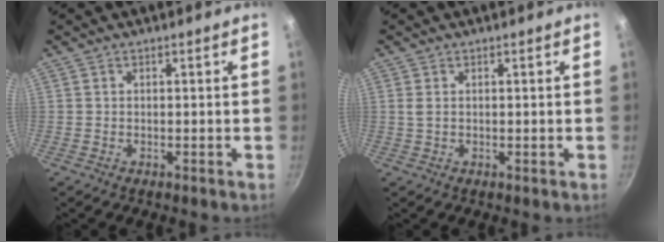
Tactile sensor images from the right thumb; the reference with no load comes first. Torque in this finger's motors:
{"motor_torque": [0.04, -0.09, -0.34, -0.14, -0.05]}